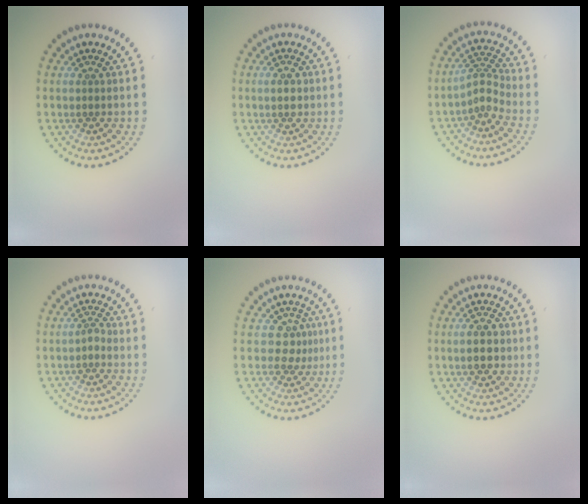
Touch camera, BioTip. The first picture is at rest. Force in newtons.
{"total": 1.3, "press": 1.2, "slide": 0.2}
{"total": 2.2, "press": 1.5, "slide": 1.6}
{"total": 0.9, "press": 0.7, "slide": 0.5}
{"total": 1.9, "press": 1.5, "slide": 1.2}
{"total": 3.1, "press": 3.1, "slide": 0.1}